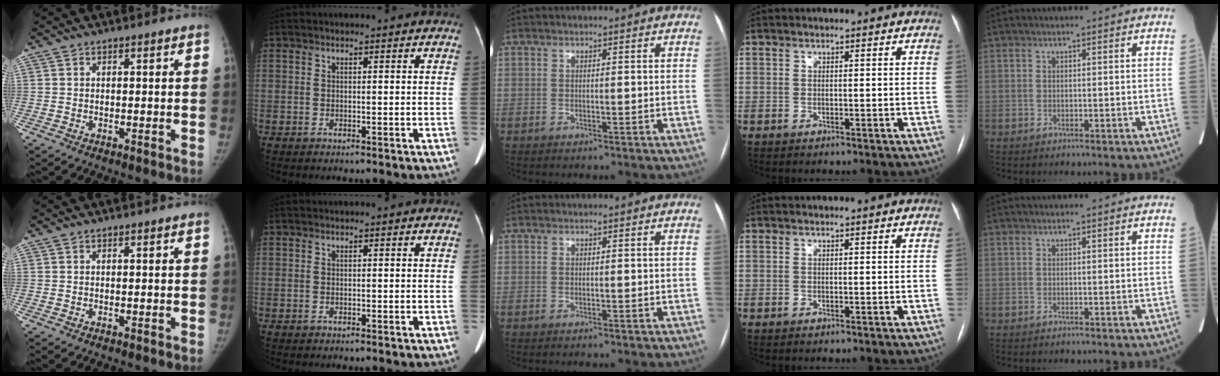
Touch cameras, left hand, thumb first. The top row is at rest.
{}